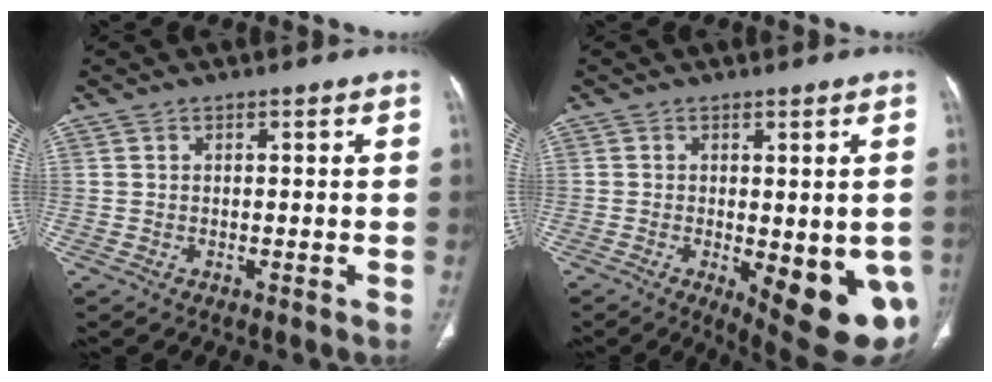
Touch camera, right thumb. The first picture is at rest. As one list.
[{"total": 14.1, "force": [-4.2, 5.1, 12.4], "torque": [-0.125, -0.016, -0.039]}]